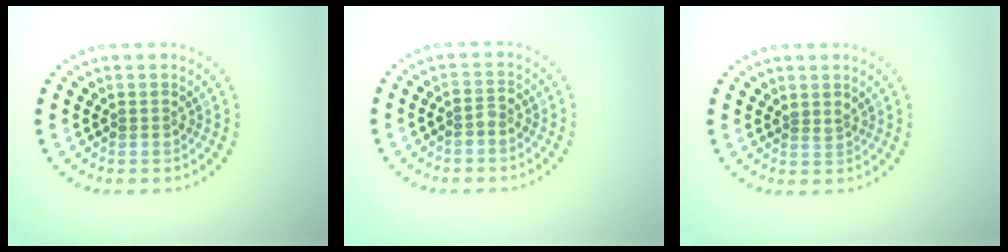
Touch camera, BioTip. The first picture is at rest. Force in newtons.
{"total": 1.4, "press": 1.2, "slide": 0.6}
{"total": 0.7, "press": 0.3, "slide": 0.6}